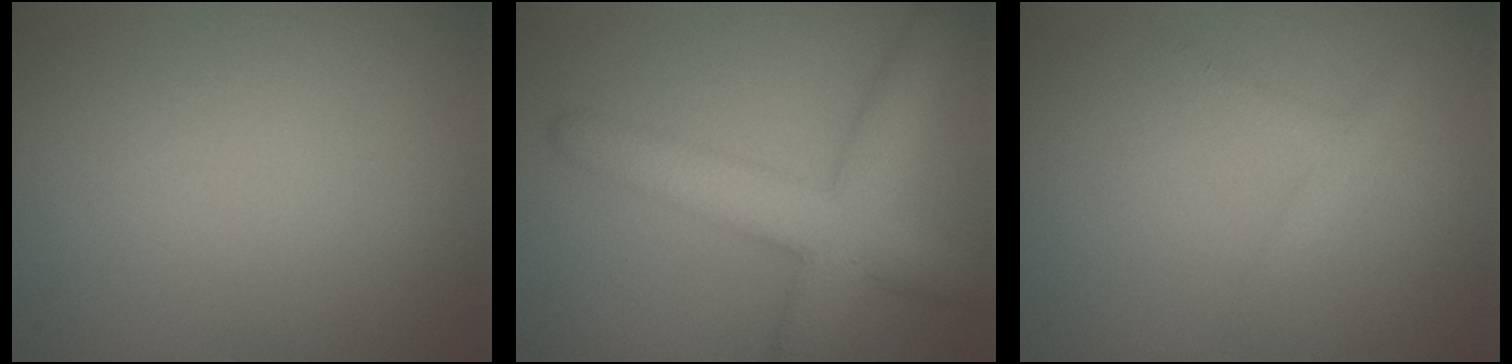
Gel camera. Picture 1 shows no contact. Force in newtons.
{"total": 6.5, "press": 6.5, "slide": 0.3}
{"total": 1.3, "press": 1.3, "slide": 0.1}